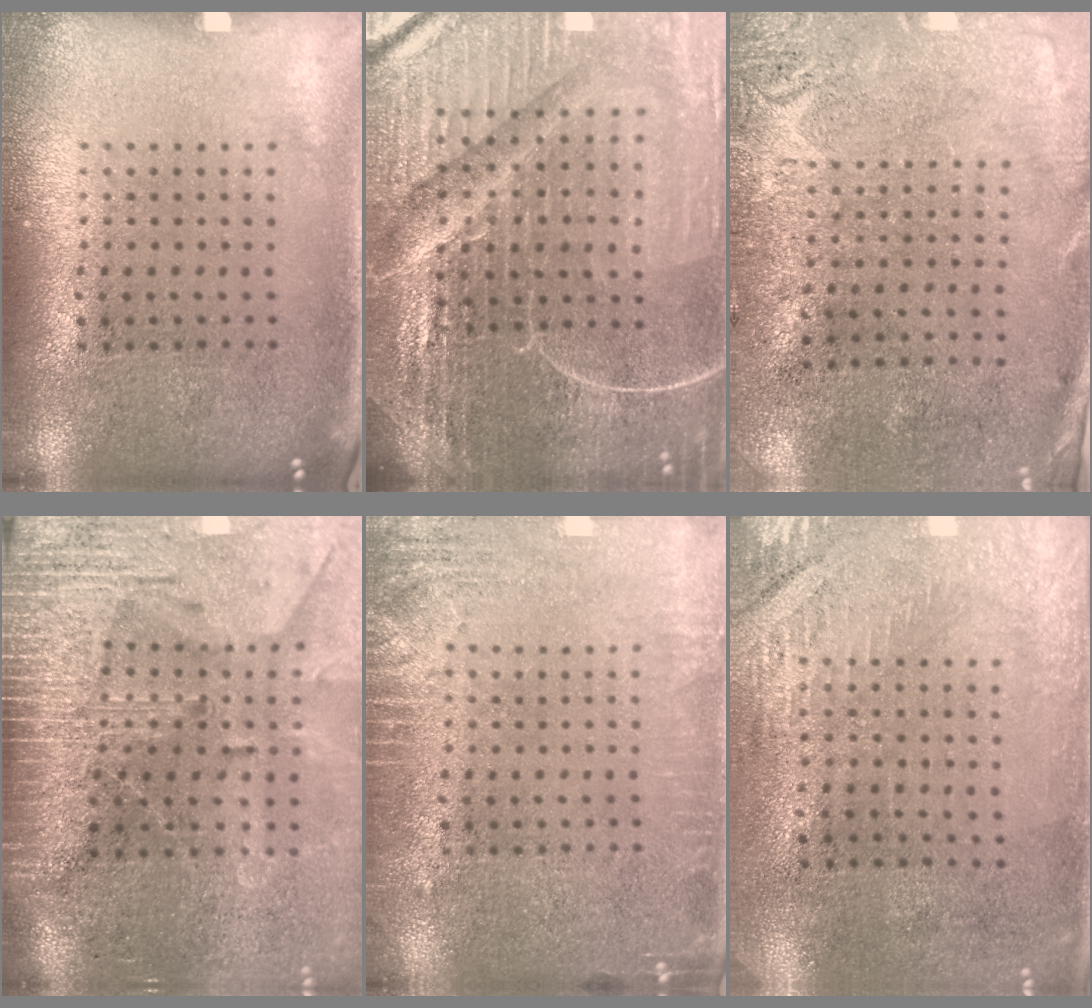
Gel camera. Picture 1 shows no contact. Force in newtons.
{"total": 5.9, "press": 5.4, "slide": 2.5}
{"total": 2.6, "press": 2.1, "slide": 1.6}
{"total": 4.0, "press": 3.5, "slide": 2.0}
{"total": 2.7, "press": 2.7, "slide": 0.4}
{"total": 2.8, "press": 2.4, "slide": 1.4}